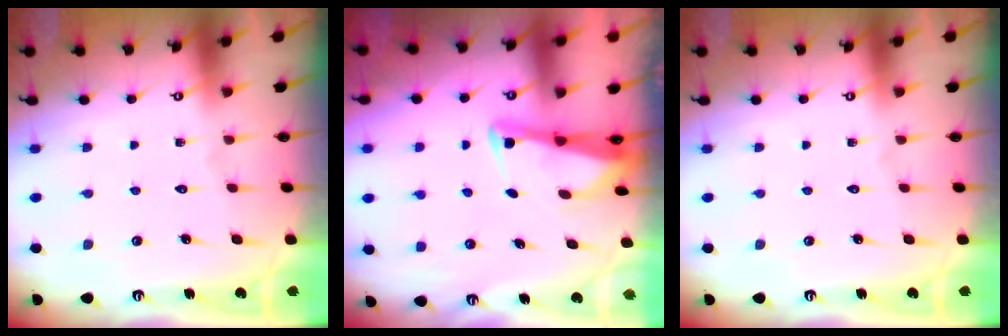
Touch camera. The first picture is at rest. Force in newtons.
{"total": 2.7, "press": 2.7, "slide": 0.3}
{"total": 0.0}